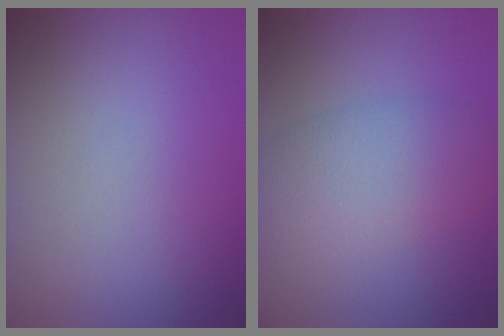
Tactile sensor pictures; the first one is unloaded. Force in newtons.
{"total": 6.1, "press": 6.1, "slide": 0.1}